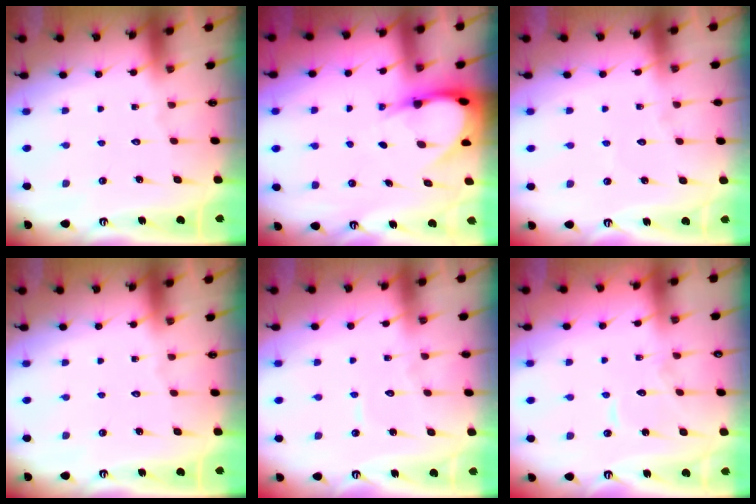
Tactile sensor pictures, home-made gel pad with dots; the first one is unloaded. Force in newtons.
{"total": 5.4, "press": 5.3, "slide": 0.7}
{"total": 2.6, "press": 2.6, "slide": 0.3}
{"total": 0.0}
{"total": 3.9, "press": 3.9, "slide": 0.4}
{"total": 6.1, "press": 6.1, "slide": 0.6}